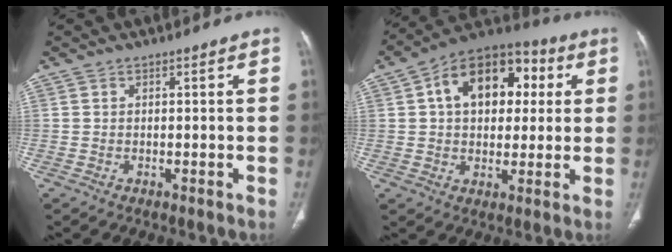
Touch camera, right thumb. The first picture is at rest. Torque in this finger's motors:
{"motor_torque": [-0.78, 1.20, 0.76, 0.03, 0.27]}